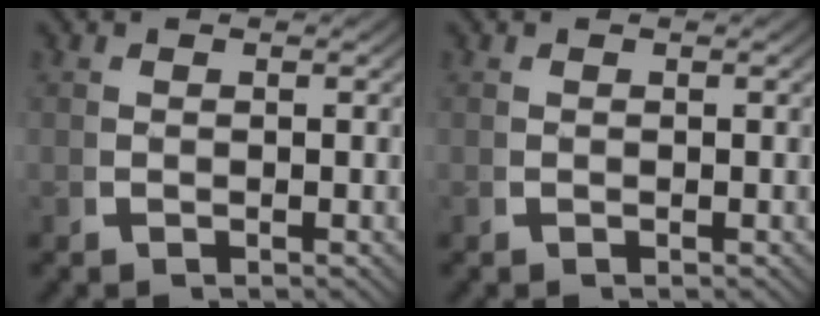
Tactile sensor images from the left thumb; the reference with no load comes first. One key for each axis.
{"total": 0.0}